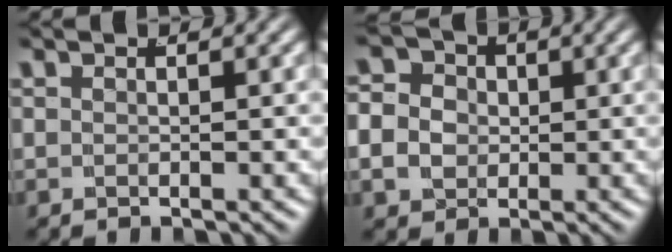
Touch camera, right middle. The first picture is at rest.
{"total": 7.6, "force": [0.4, 6.8, 3.4], "torque": [-0.078, -0.013, 0.001]}